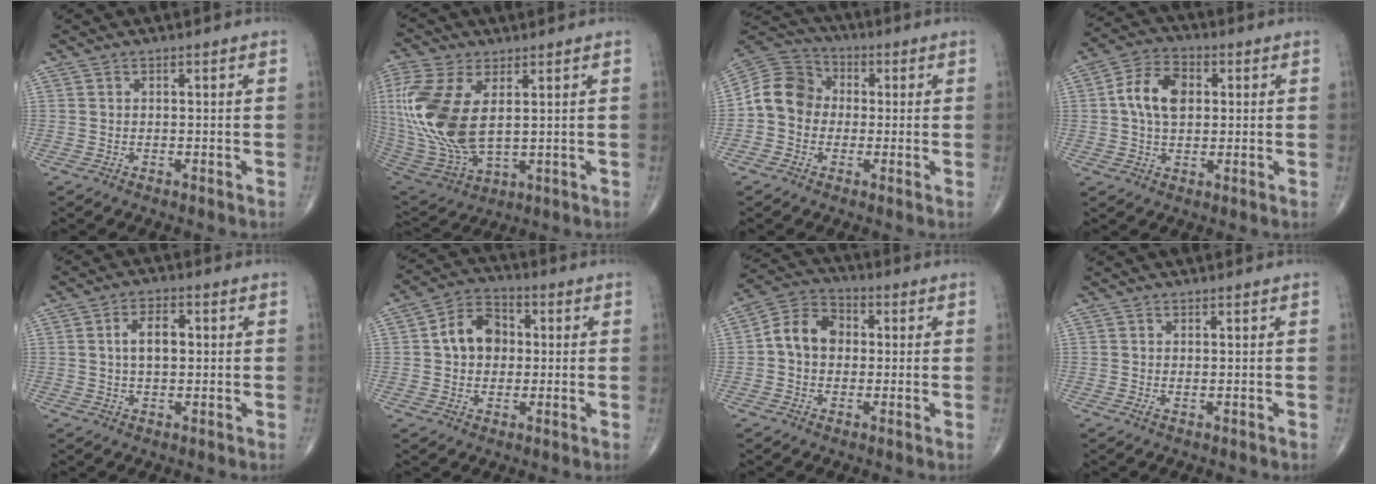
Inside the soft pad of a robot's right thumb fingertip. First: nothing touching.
{"total": 19.7, "force": [3.2, 10.4, 16.4], "torque": [-0.378, -0.021, 0.072]}
{"total": 10.0, "force": [-0.5, 8.8, 4.9], "torque": [-0.076, 0.034, -0.025]}
{"total": 9.5, "force": [1.3, 6.3, 6.9], "torque": [-0.120, 0.015, 0.018]}
{"total": 5.8, "force": [0.8, 3.3, 4.8], "torque": [-0.080, 0.008, 0.011]}
{"total": 9.5, "force": [1.0, 7.4, 5.9], "torque": [-0.074, 0.019, 0.008]}
{"total": 9.0, "force": [0.4, 7.1, 5.5], "torque": [-0.080, 0.028, -0.005]}
{"total": 0.9, "force": [0.1, 0.3, 0.8], "torque": [-0.019, -0.002, 0.003]}